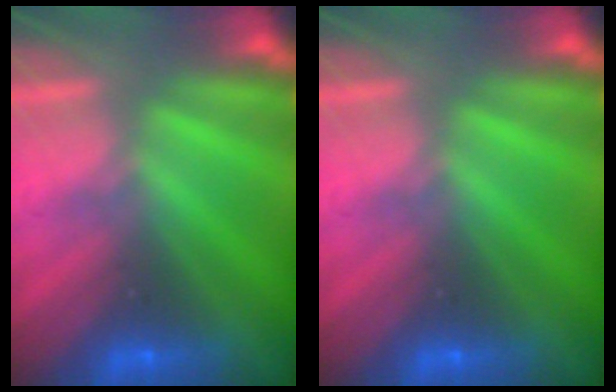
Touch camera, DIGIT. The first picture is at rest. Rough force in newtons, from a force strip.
{"total": 0.0}